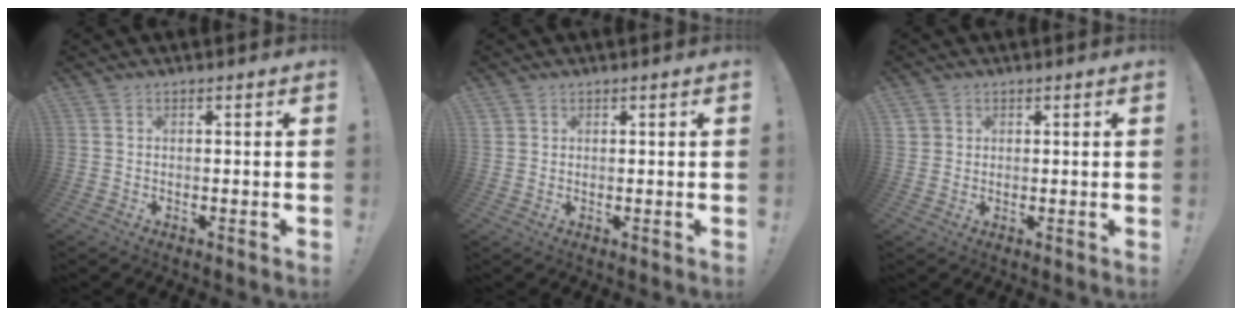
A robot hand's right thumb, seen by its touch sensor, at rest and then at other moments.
{"total": 1.6, "force": [1.0, 1.2, 0.2], "torque": [-0.005, -0.002, 0.019]}
{"total": 2.2, "force": [1.2, 1.8, 0.4], "torque": [-0.006, -0.003, 0.023]}